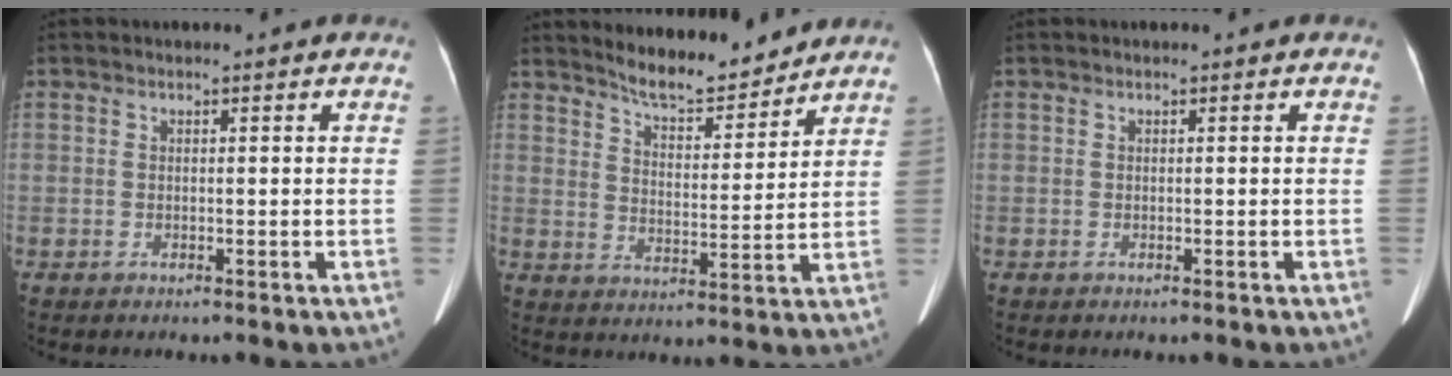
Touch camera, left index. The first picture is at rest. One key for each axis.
{"total": 8.9, "fx": 8.4, "fy": 1.5, "fz": 2.4, "tx": -0.044, "ty": -0.002, "tz": 0.139}
{"total": 0.0}